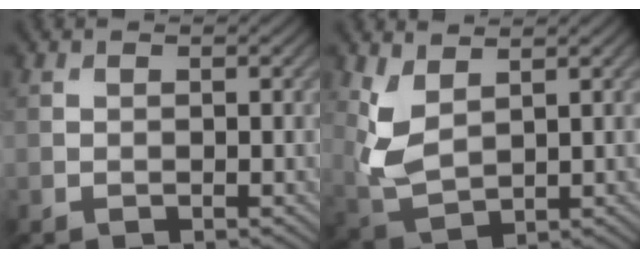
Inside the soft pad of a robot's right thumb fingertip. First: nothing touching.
{"total": 5.8, "force": [2.5, 3.1, 4.2], "torque": [-0.112, -0.008, 0.056]}